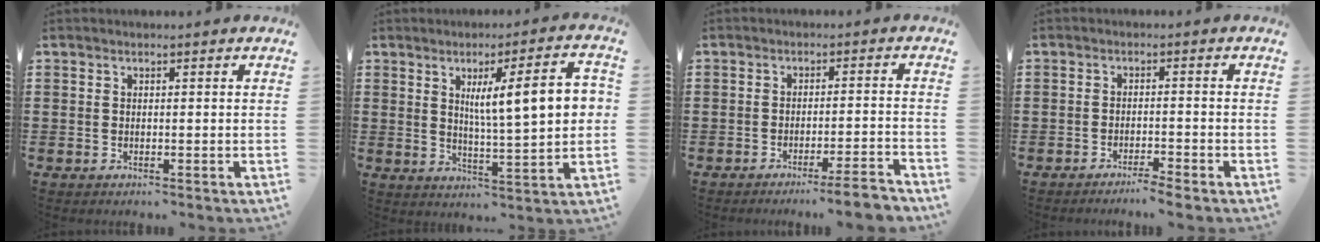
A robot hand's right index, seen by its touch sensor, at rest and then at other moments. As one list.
[{"total": 10.5, "force": [2.8, 1.9, 10.0], "torque": [-0.165, 0.003, 0.038]}, {"total": 4.3, "force": [-3.6, -0.5, 2.3], "torque": [-0.036, -0.014, -0.066]}, {"total": 2.2, "force": [-2.0, -0.2, 0.8], "torque": [-0.015, 0.001, -0.040]}]